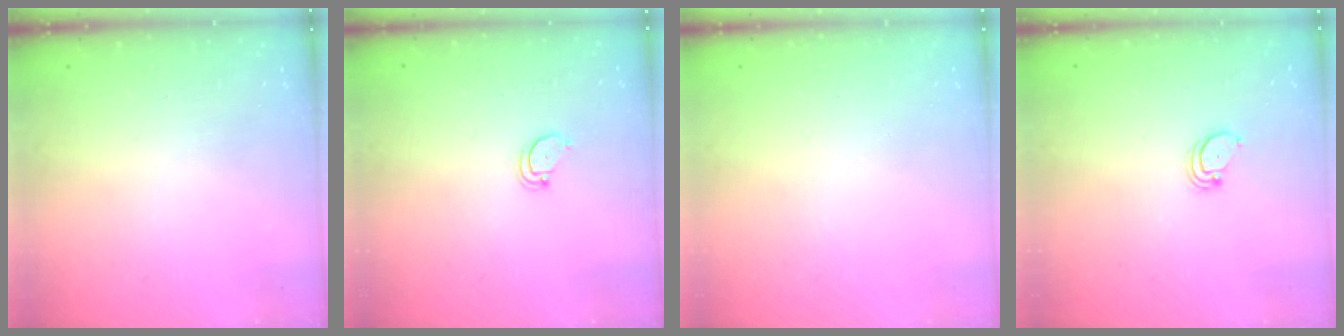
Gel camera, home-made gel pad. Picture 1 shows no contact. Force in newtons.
{"total": 2.4, "press": 2.4, "slide": 0.2}
{"total": 0.0}
{"total": 2.1, "press": 2.1, "slide": 0.2}